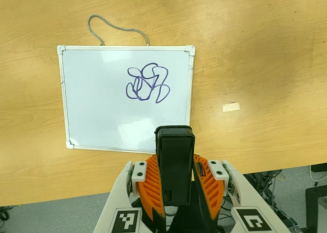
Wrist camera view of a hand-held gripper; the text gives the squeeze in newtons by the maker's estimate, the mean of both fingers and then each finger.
{"total": 4.6, "left": 3.2, "right": 6.0}